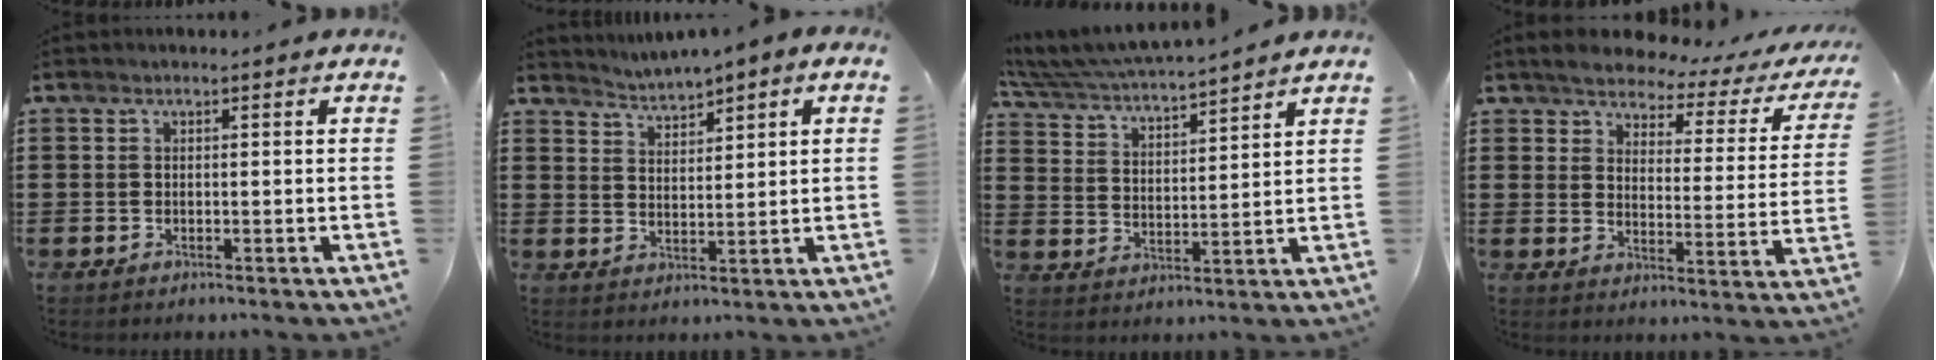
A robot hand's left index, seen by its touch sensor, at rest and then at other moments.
{"total": 1.9, "force": [1.8, 0.2, -0.4], "torque": [-0.003, -0.007, 0.030]}
{"total": 5.0, "force": [4.9, 0.1, 1.1], "torque": [-0.046, -0.032, 0.080]}
{"total": 3.9, "force": [3.7, 0.7, 0.9], "torque": [-0.045, -0.026, 0.058]}